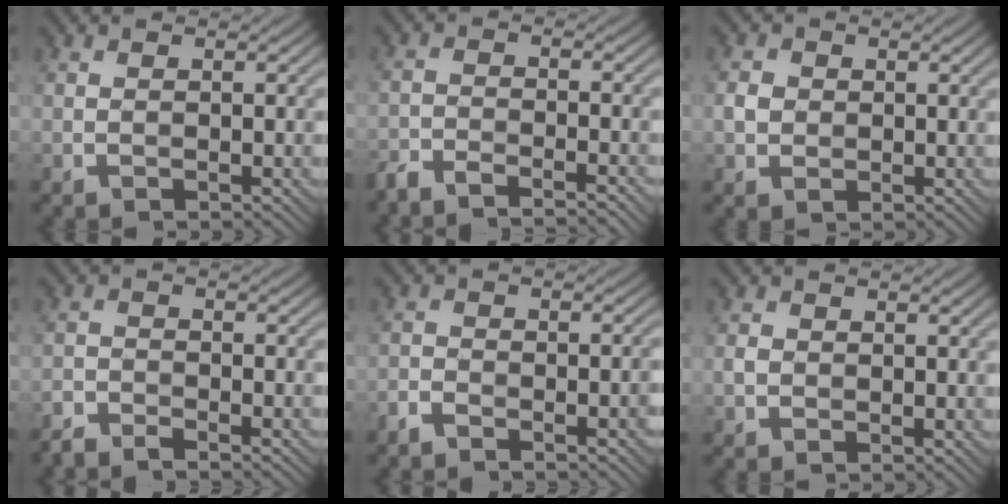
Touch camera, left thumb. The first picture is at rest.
{"total": 4.5, "force": [-4.1, 0.6, 1.7], "torque": [-0.037, -0.008, -0.081]}
{"total": 2.2, "force": [0.2, 2.0, 1.0], "torque": [-0.024, -0.001, 0.000]}
{"total": 3.4, "force": [-3.2, 0.4, 1.0], "torque": [-0.022, -0.007, -0.070]}
{"total": 3.9, "force": [-3.1, 1.0, 2.1], "torque": [-0.039, -0.002, -0.063]}
{"total": 1.2, "force": [-0.1, 1.0, 0.6], "torque": [-0.014, -0.001, -0.005]}